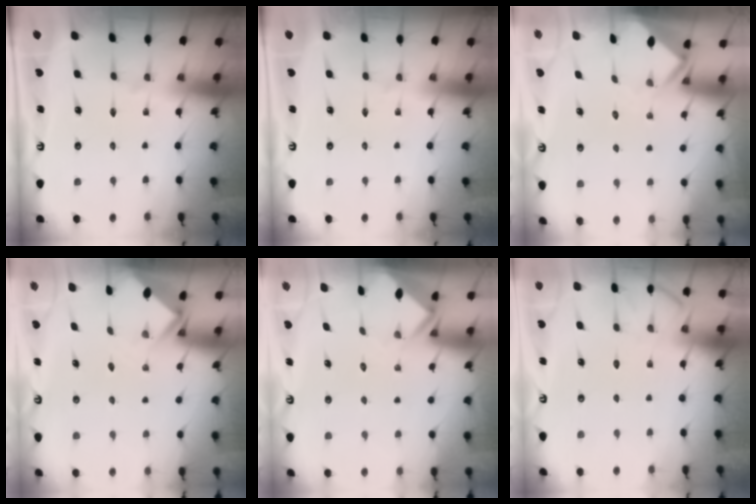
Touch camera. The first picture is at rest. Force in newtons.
{"total": 0.0}
{"total": 3.1, "press": 3.1, "slide": 0.3}
{"total": 2.8, "press": 2.8, "slide": 0.2}
{"total": 2.6, "press": 2.6, "slide": 0.1}
{"total": 5.1, "press": 5.1, "slide": 0.5}